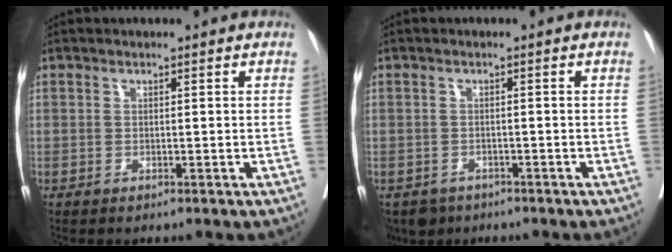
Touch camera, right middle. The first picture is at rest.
{"total": 3.6, "force": [-2.7, 2.3, 0.4], "torque": [-0.002, 0.001, -0.042]}